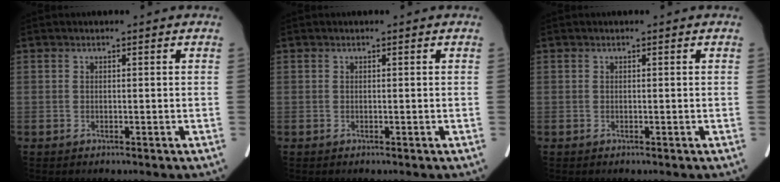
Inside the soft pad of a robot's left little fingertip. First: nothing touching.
{"total": 0.0}
{"total": 0.0}